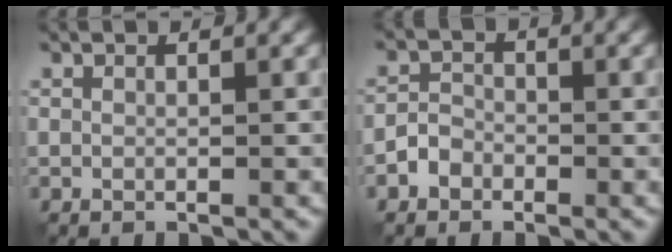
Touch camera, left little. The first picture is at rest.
{"total": 1.8, "force": [-1.1, 1.3, 0.5], "torque": [-0.004, 0.007, -0.023]}